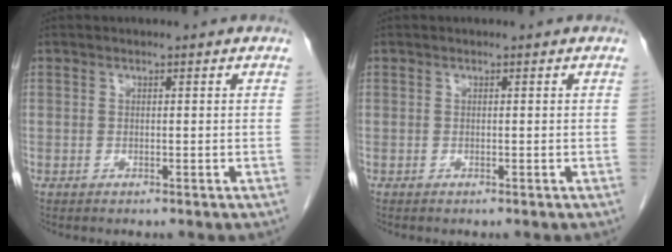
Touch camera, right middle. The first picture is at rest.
{"total": 0.0}